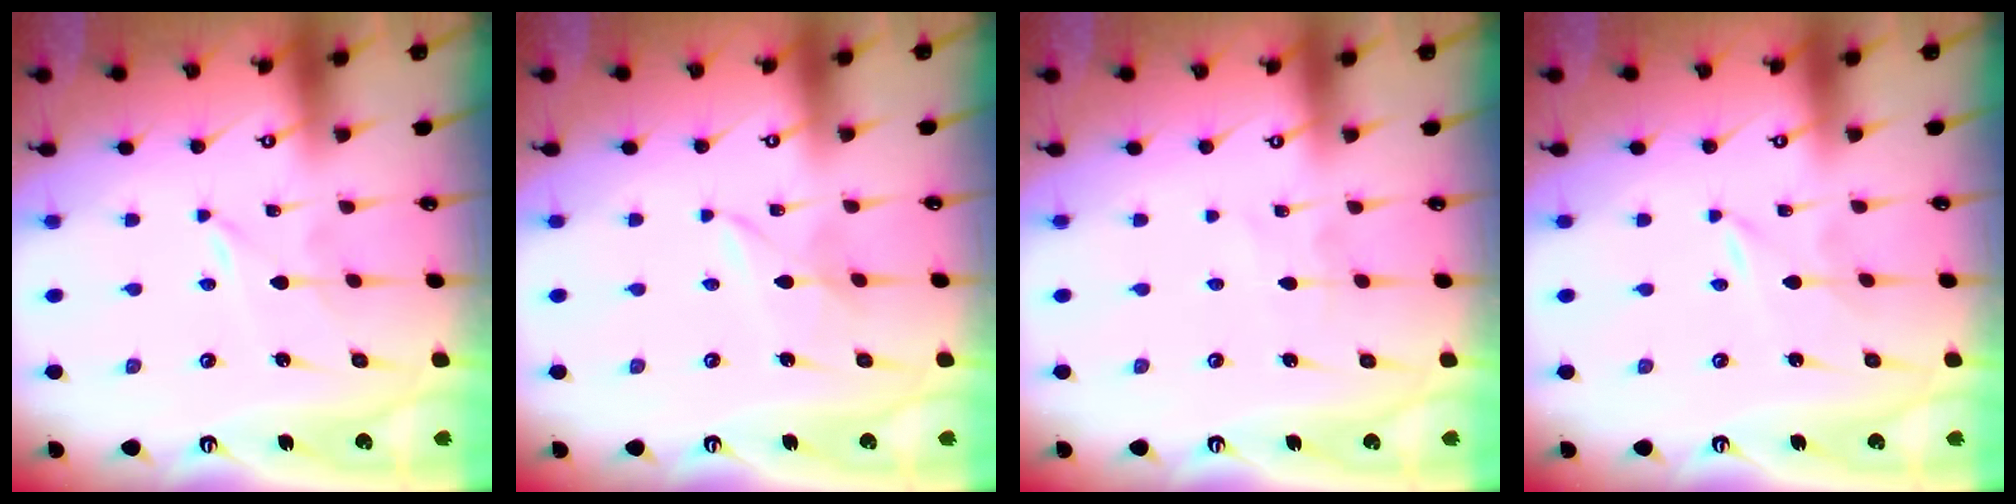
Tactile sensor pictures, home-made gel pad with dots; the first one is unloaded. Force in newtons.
{"total": 2.5, "press": 2.5, "slide": 0.3}
{"total": 1.5, "press": 1.5, "slide": 0.1}
{"total": 0.0}